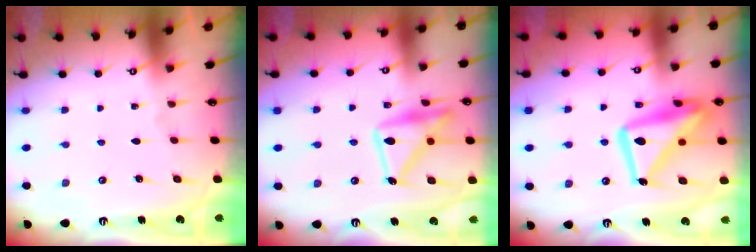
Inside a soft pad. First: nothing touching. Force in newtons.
{"total": 17.3, "press": 17.2, "slide": 1.2}
{"total": 18.3, "press": 18.2, "slide": 1.9}